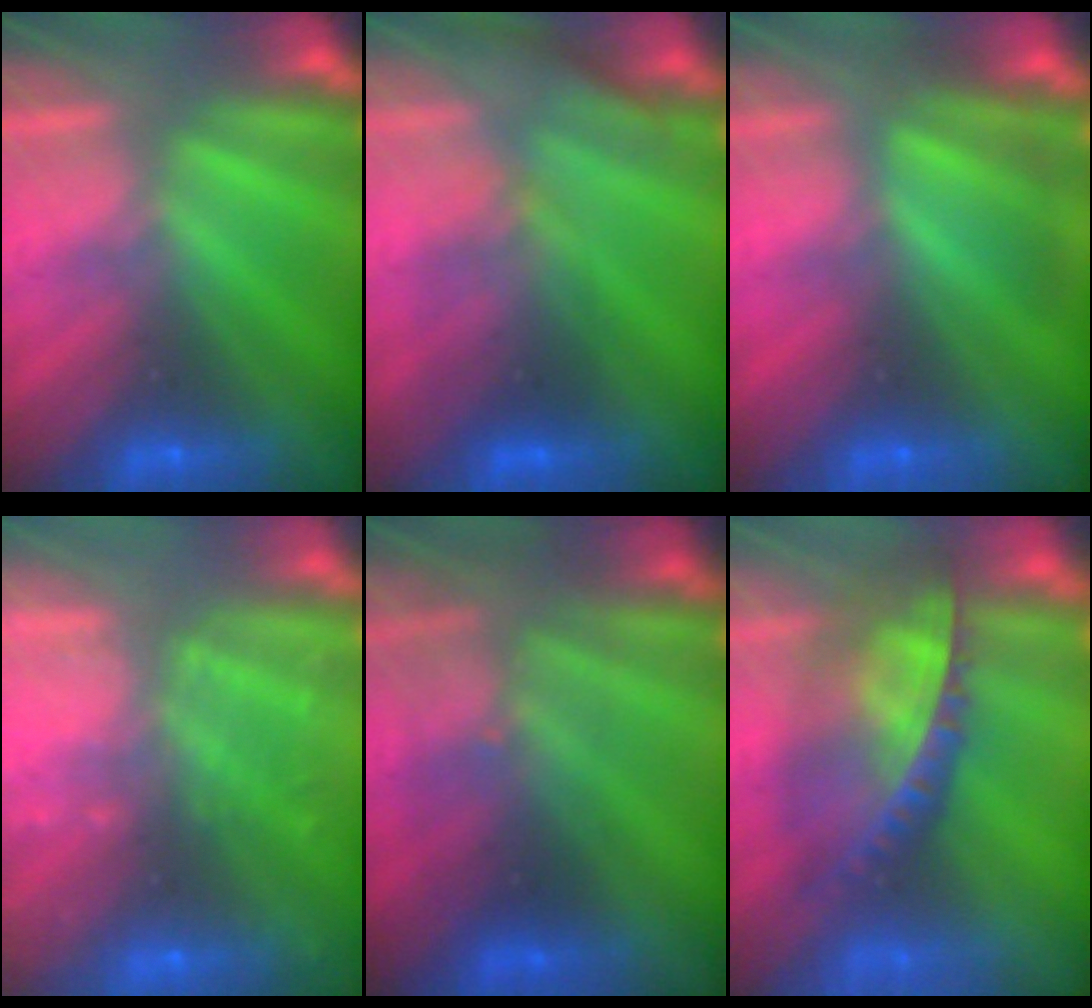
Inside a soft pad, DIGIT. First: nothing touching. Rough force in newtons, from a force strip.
{"total": 2.8}
{"total": 3.0}
{"total": 9.1}
{"total": 2.9}
{"total": 11.8}